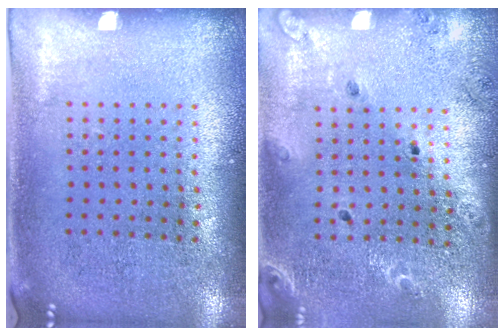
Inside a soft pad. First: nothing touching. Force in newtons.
{"total": 1.4, "press": 1.4, "slide": 0.1}